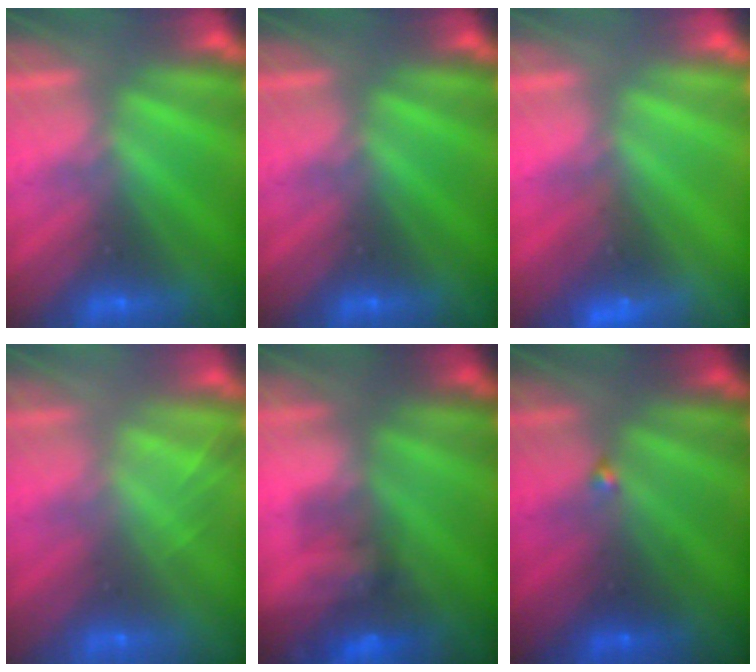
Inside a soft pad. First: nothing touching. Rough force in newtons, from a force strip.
{"total": 0.0}
{"total": 2.6}
{"total": 2.0}
{"total": 4.2}
{"total": 1.9}